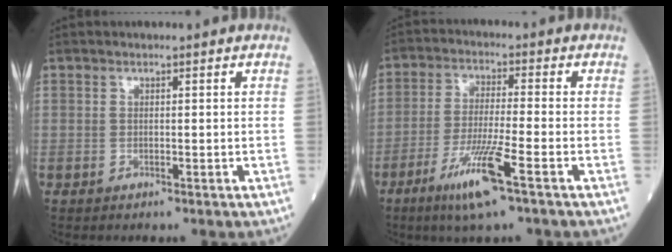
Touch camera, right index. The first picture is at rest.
{"total": 9.3, "force": [-5.0, -0.3, 7.8], "torque": [-0.156, -0.022, -0.094]}